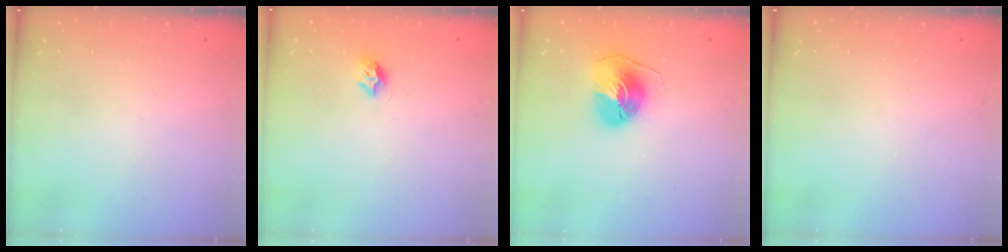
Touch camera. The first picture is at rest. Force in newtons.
{"total": 7.4, "press": 7.4, "slide": 0.6}
{"total": 8.1, "press": 8.1, "slide": 0.3}
{"total": 0.0}